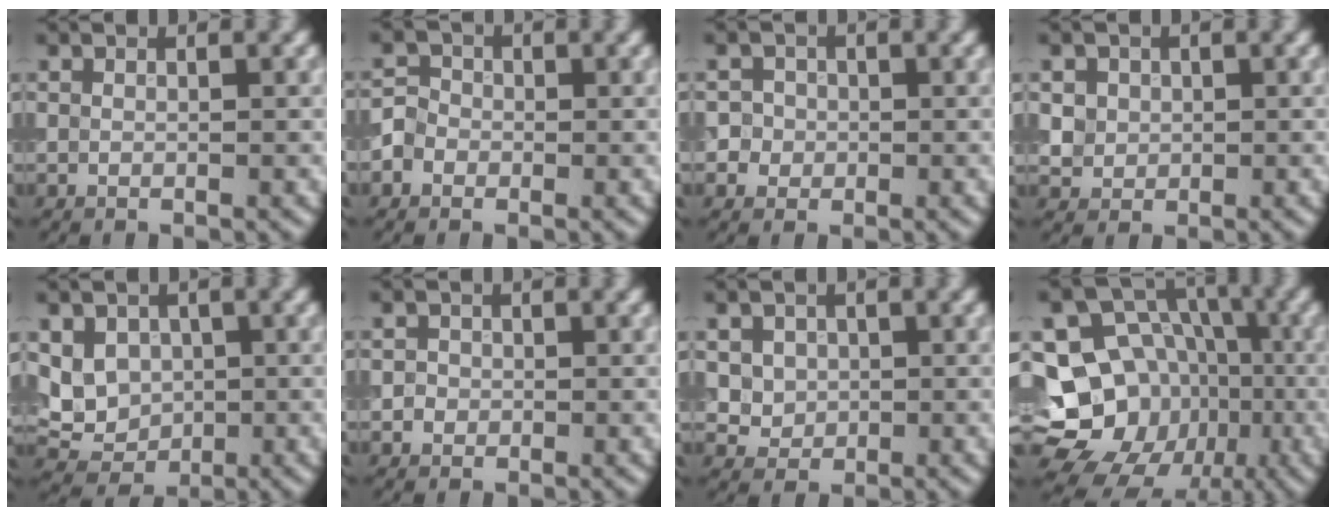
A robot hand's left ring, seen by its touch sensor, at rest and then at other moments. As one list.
[{"total": 2.4, "force": [-0.7, 2.2, 0.7], "torque": [0.000, 0.012, -0.027]}, {"total": 2.9, "force": [-0.1, 2.8, 0.7], "torque": [0.014, 0.018, -0.015]}, {"total": 2.6, "force": [0.7, 2.3, 0.9], "torque": [-0.019, 0.002, 0.022]}, {"total": 4.6, "force": [0.6, 3.9, 2.3], "torque": [-0.035, -0.001, 0.013]}, {"total": 1.0, "force": [-0.1, 1.0, 0.2], "torque": [0.008, -0.003, -0.006]}, {"total": 3.5, "force": [0.9, 3.0, 1.4], "torque": [-0.022, 0.002, 0.022]}, {"total": 17.7, "force": [-4.6, 15.3, 7.5], "torque": [-0.142, -0.006, -0.076]}]